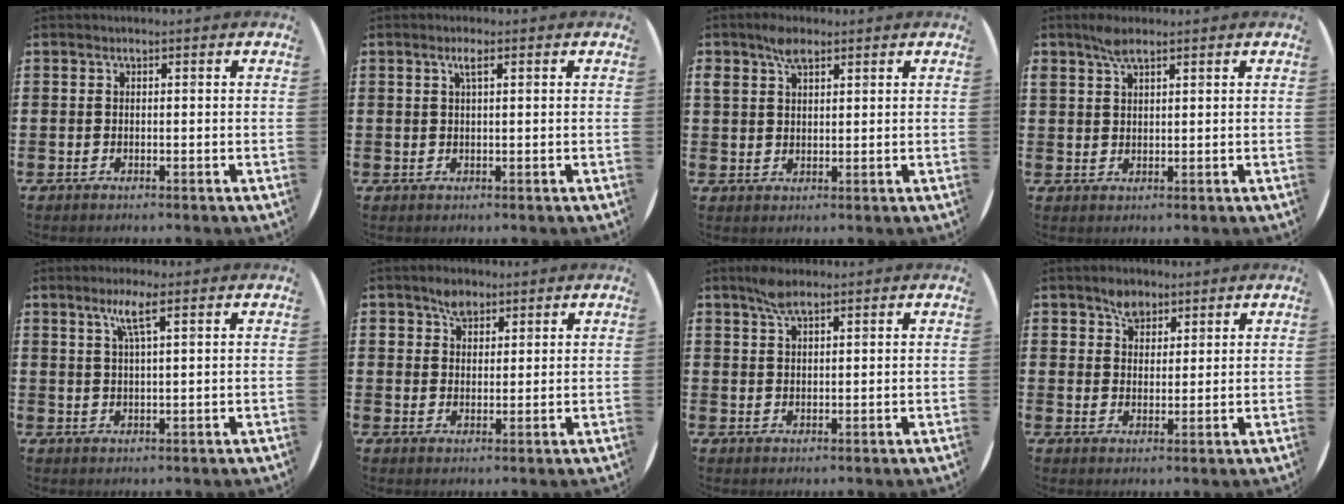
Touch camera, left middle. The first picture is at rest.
{"total": 1.6, "force": [0.7, 0.3, 1.4], "torque": [-0.028, 0.006, 0.011]}
{"total": 3.6, "force": [2.6, 1.8, 1.8], "torque": [-0.024, 0.001, 0.044]}
{"total": 2.7, "force": [2.2, 1.0, 1.4], "torque": [-0.015, -0.002, 0.036]}
{"total": 3.8, "force": [2.3, 0.3, 3.1], "torque": [-0.065, 0.006, 0.037]}
{"total": 3.1, "force": [2.3, 1.9, 0.8], "torque": [-0.003, -0.002, 0.041]}
{"total": 3.0, "force": [2.3, 0.9, 1.7], "torque": [-0.029, 0.001, 0.039]}
{"total": 3.5, "force": [2.7, 2.1, 0.7], "torque": [-0.011, 0.002, 0.050]}